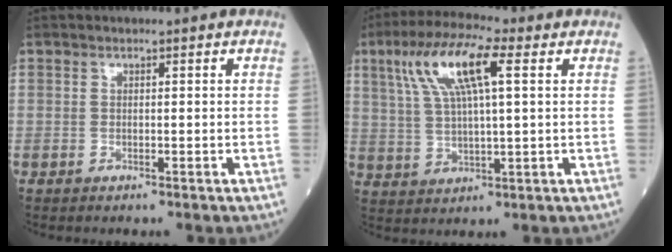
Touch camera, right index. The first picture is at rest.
{"total": 11.4, "force": [4.5, 2.2, 10.2], "torque": [-0.206, 0.025, 0.083]}